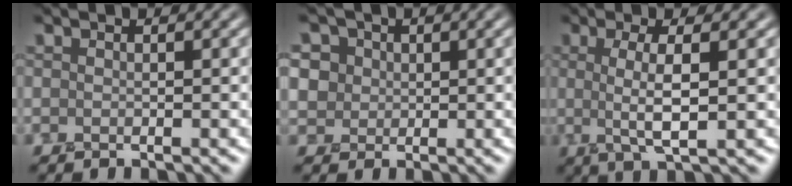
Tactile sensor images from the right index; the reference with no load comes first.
{"total": 5.3, "force": [2.5, 4.4, 1.6], "torque": [-0.038, 0.034, 0.030]}
{"total": 3.7, "force": [0.4, 0.9, 3.6], "torque": [-0.063, 0.005, 0.008]}